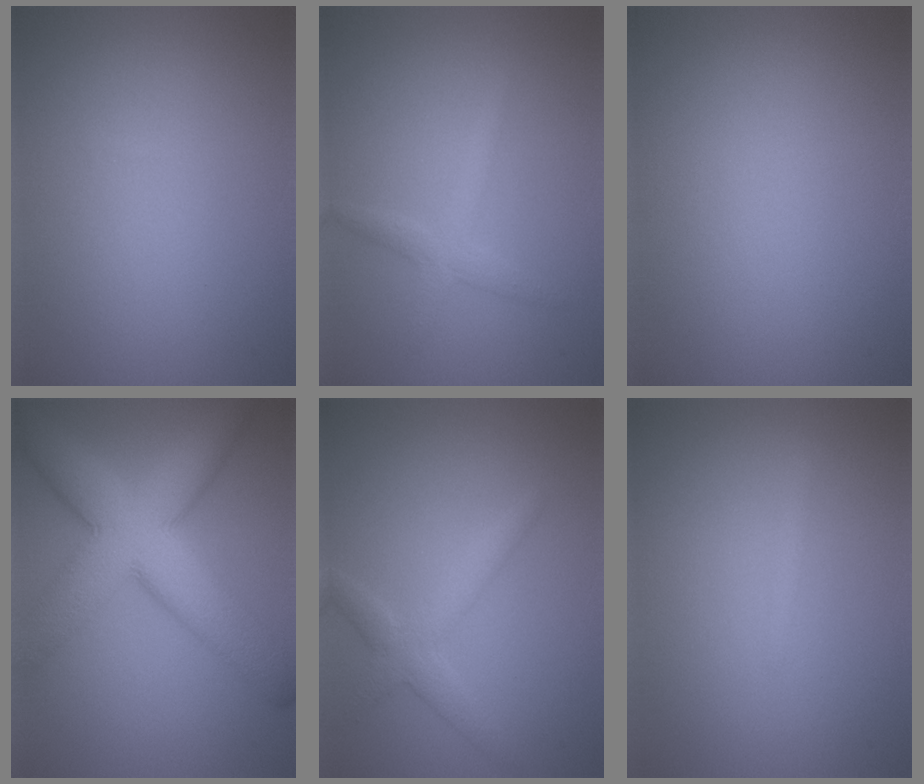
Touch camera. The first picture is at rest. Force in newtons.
{"total": 2.1, "press": 2.1, "slide": 0.1}
{"total": 0.0}
{"total": 10.2, "press": 10.2, "slide": 0.7}
{"total": 2.8, "press": 2.8, "slide": 0.1}
{"total": 0.7, "press": 0.7, "slide": 0.1}